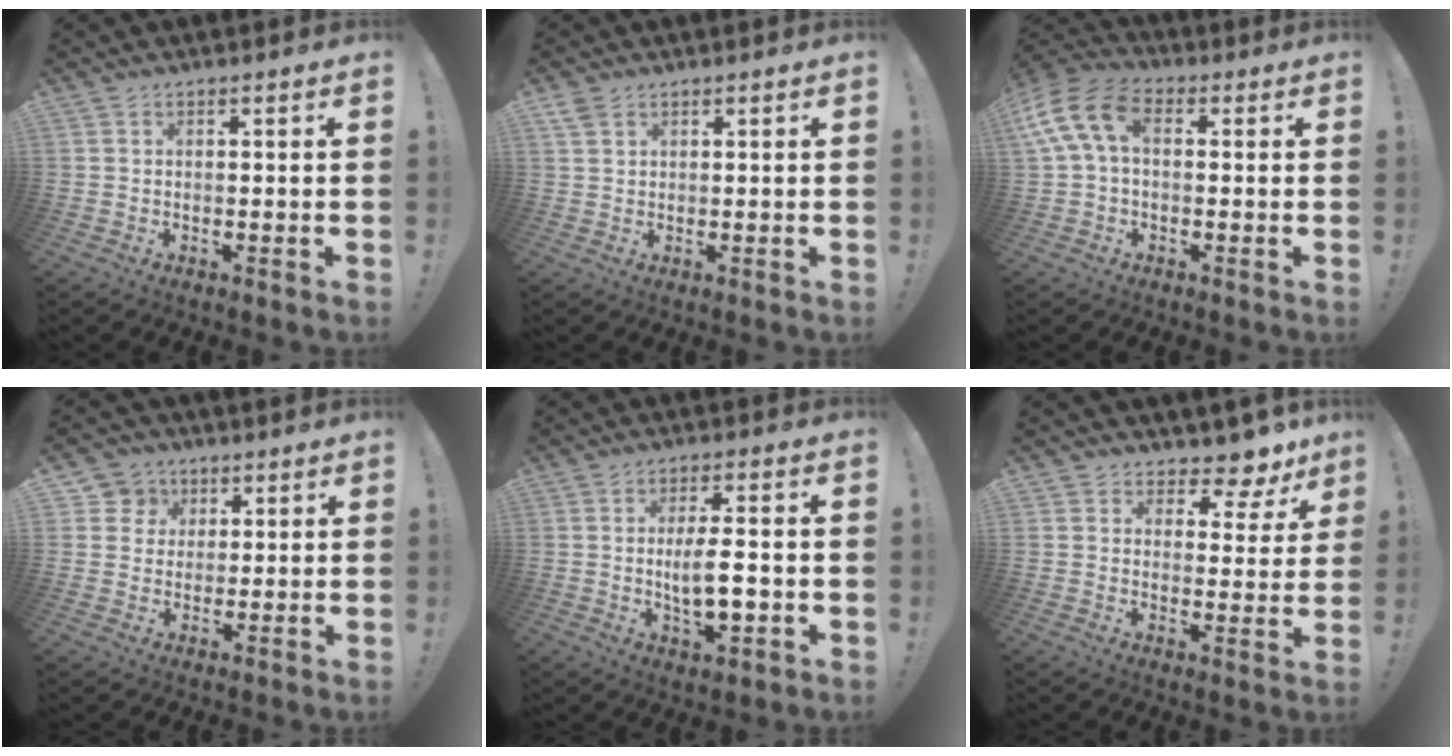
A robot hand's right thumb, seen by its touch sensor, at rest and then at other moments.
{"total": 2.7, "force": [1.7, 1.6, 1.4], "torque": [-0.025, -0.004, 0.033]}
{"total": 12.4, "force": [2.6, 7.6, 9.4], "torque": [-0.188, 0.003, 0.052]}
{"total": 6.5, "force": [2.4, 6.0, 0.7], "torque": [-0.012, -0.019, 0.049]}
{"total": 9.2, "force": [-0.8, 3.1, 8.6], "torque": [-0.141, -0.007, -0.020]}
{"total": 6.9, "force": [5.5, 3.4, 2.4], "torque": [-0.018, -0.057, 0.097]}